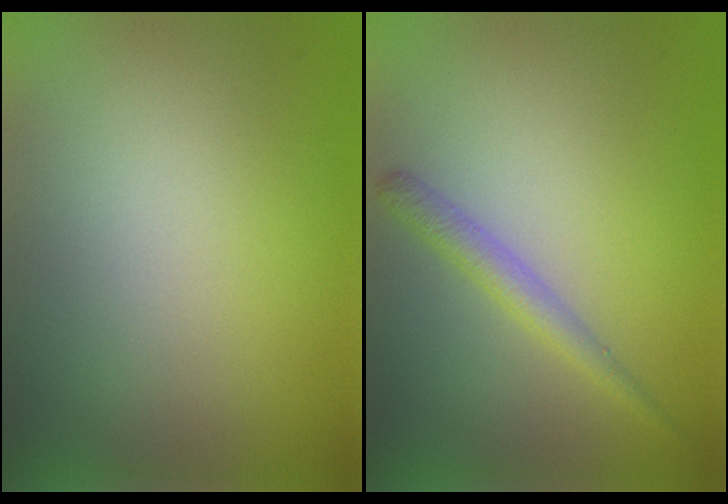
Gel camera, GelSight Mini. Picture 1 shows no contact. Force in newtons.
{"total": 2.0, "press": 2.0, "slide": 0.1}